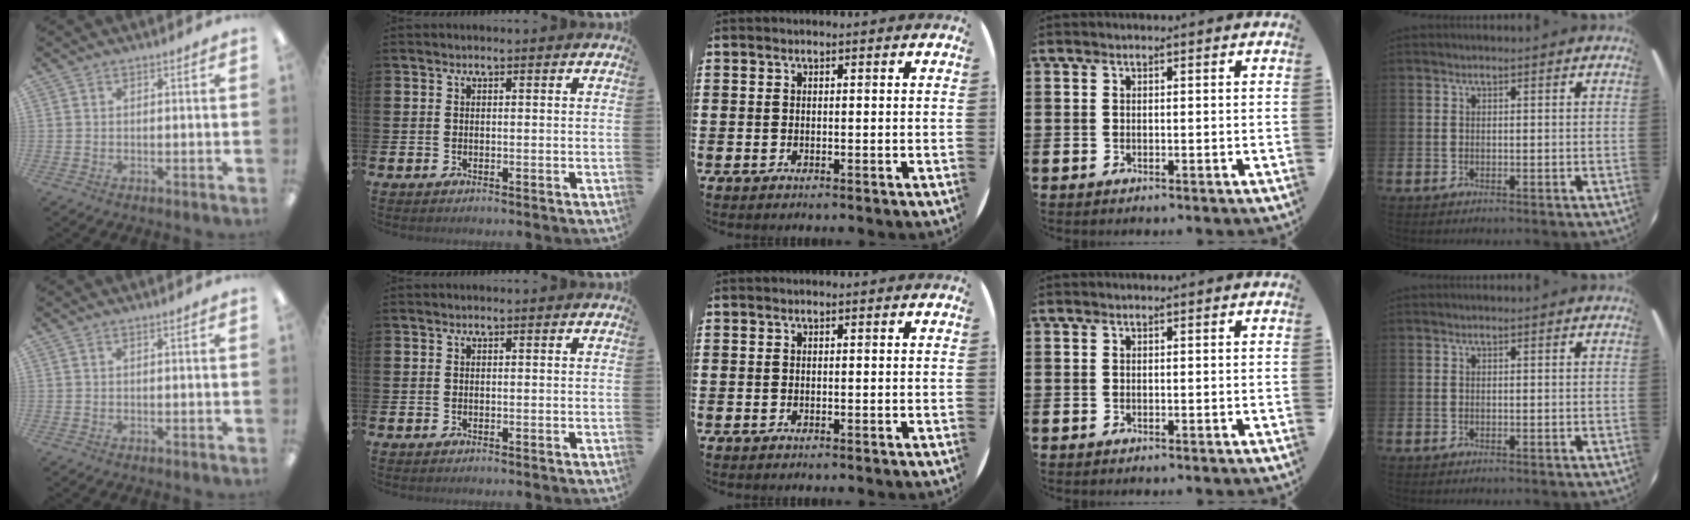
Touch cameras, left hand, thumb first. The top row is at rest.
{}